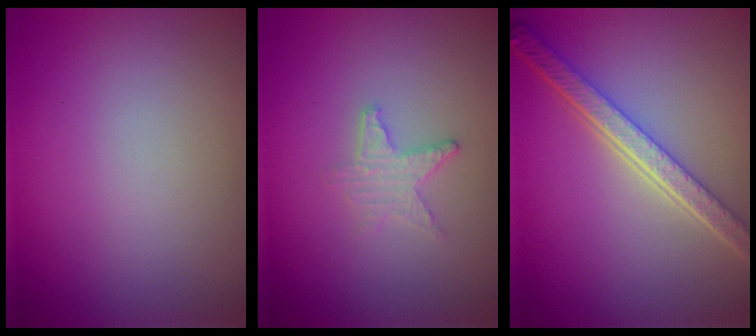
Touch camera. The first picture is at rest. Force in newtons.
{"total": 1.7, "press": 1.6, "slide": 0.4}
{"total": 5.4, "press": 4.1, "slide": 3.4}